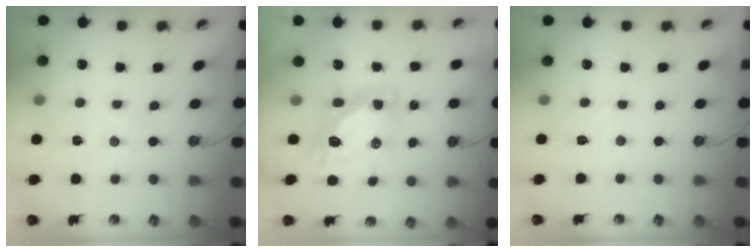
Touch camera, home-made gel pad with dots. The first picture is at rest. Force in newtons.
{"total": 12.4, "press": 12.3, "slide": 1.5}
{"total": 2.8, "press": 2.7, "slide": 0.5}